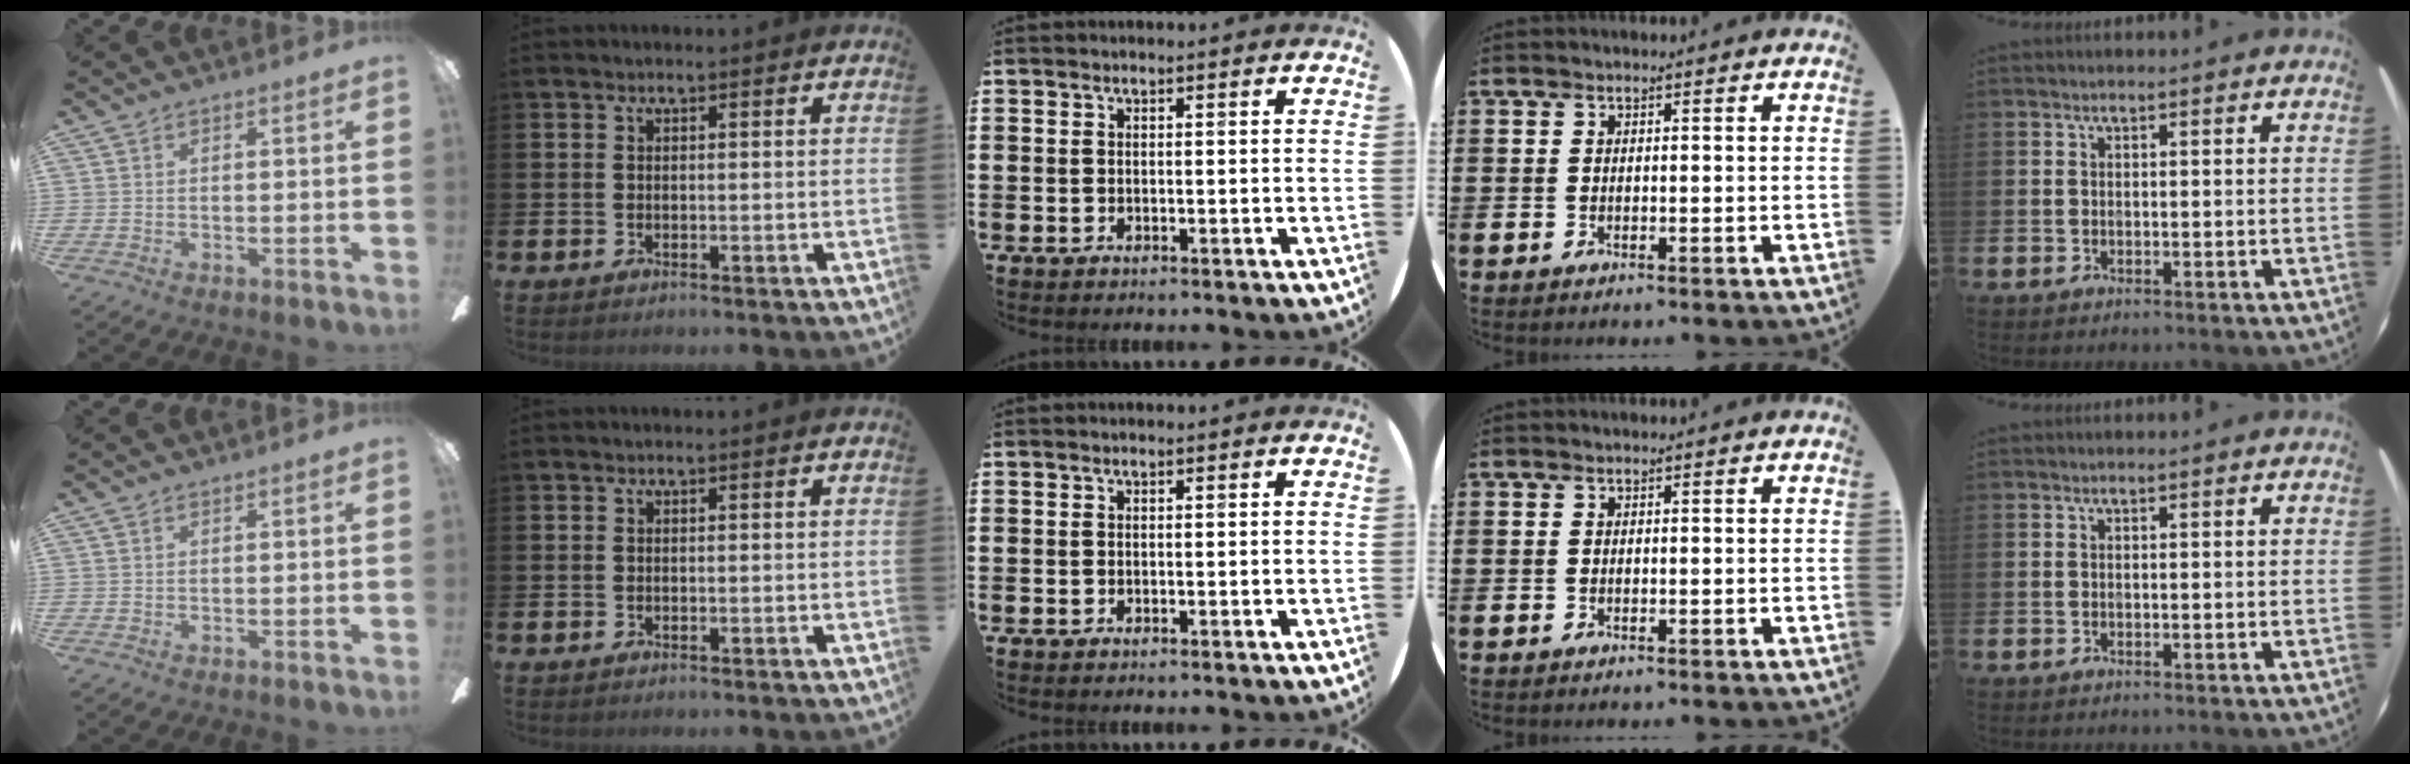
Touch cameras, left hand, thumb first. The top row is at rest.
{}